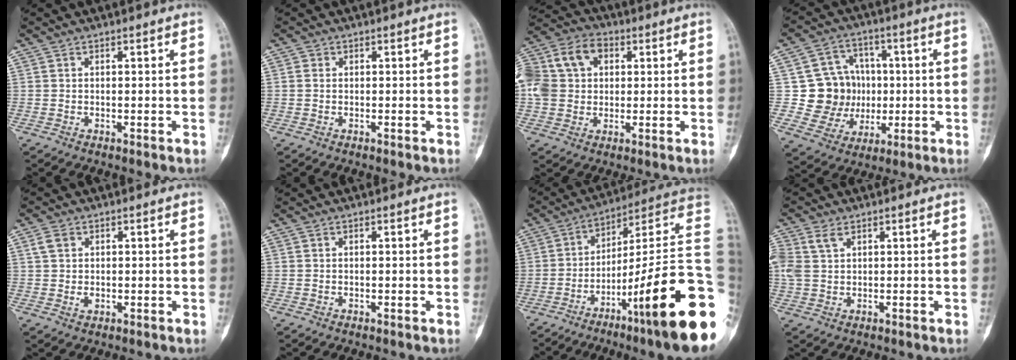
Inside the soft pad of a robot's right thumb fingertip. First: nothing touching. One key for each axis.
{"total": 0.8, "fx": 0.1, "fy": 0.7, "fz": 0.3, "tx": -0.001, "ty": 0.001, "tz": -0.001}
{"total": 18.2, "fx": 4.0, "fy": 14.0, "fz": 10.9, "tx": -0.237, "ty": 0.044, "tz": 0.071}
{"total": 12.8, "fx": 0.5, "fy": 11.9, "fz": 4.7, "tx": -0.016, "ty": 0.015, "tz": 0.022}
{"total": 3.5, "fx": 0.8, "fy": 2.7, "fz": 2.1, "tx": -0.037, "ty": 0.002, "tz": 0.017}
{"total": 0.0}
{"total": 27.6, "fx": -9.9, "fy": 3.3, "fz": 25.5, "tx": -0.291, "ty": 0.059, "tz": -0.149}
{"total": 5.4, "fx": 2.4, "fy": 3.4, "fz": 3.5, "tx": -0.092, "ty": 0.010, "tz": 0.056}